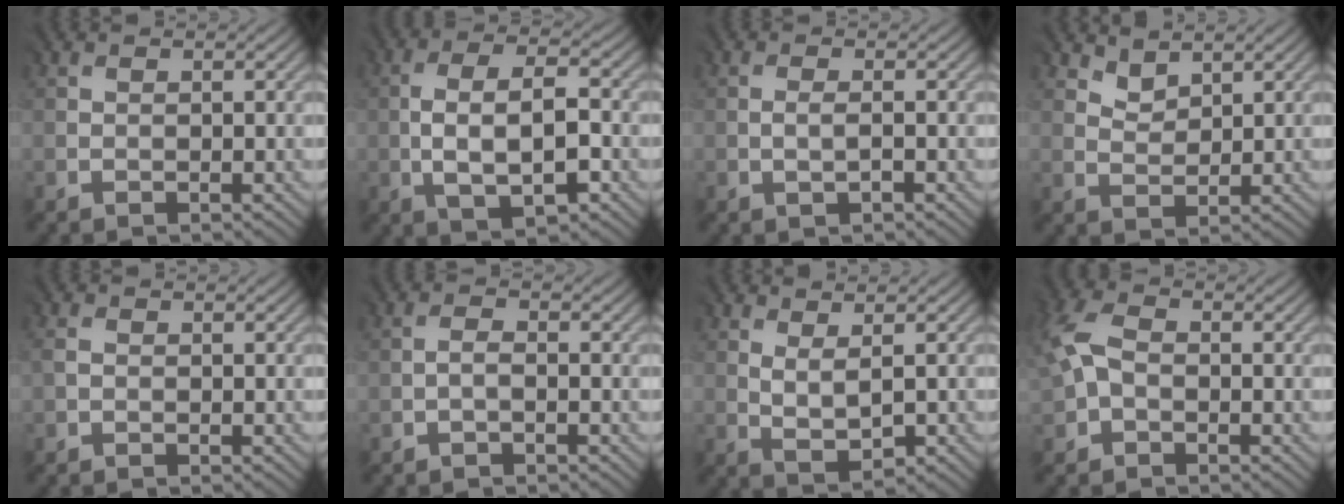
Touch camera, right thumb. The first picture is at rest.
{"total": 6.8, "force": [-1.4, 3.0, 5.9], "torque": [-0.113, 0.002, -0.024]}
{"total": 0.9, "force": [-0.5, 0.0, 0.7], "torque": [-0.017, -0.003, -0.009]}
{"total": 2.3, "force": [2.1, 0.8, 0.1], "torque": [-0.005, -0.005, 0.050]}
{"total": 0.6, "force": [-0.2, 0.4, 0.3], "torque": [-0.009, 0.000, -0.005]}
{"total": 0.8, "force": [-0.7, 0.1, 0.4], "torque": [-0.009, 0.000, -0.016]}
{"total": 2.2, "force": [1.0, 0.7, 1.8], "torque": [-0.043, -0.005, 0.027]}
{"total": 4.9, "force": [-0.1, 3.4, 3.5], "torque": [-0.105, 0.013, -0.014]}